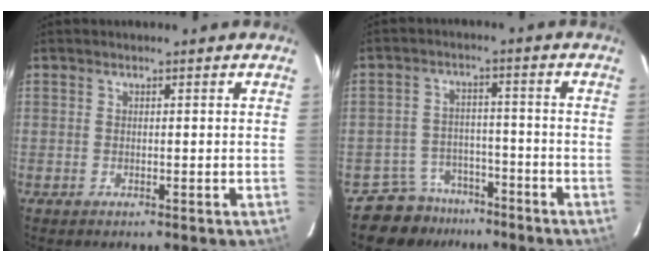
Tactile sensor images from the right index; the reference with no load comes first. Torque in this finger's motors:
{"motor_torque": [-0.50, -0.55, -0.38, -0.21]}